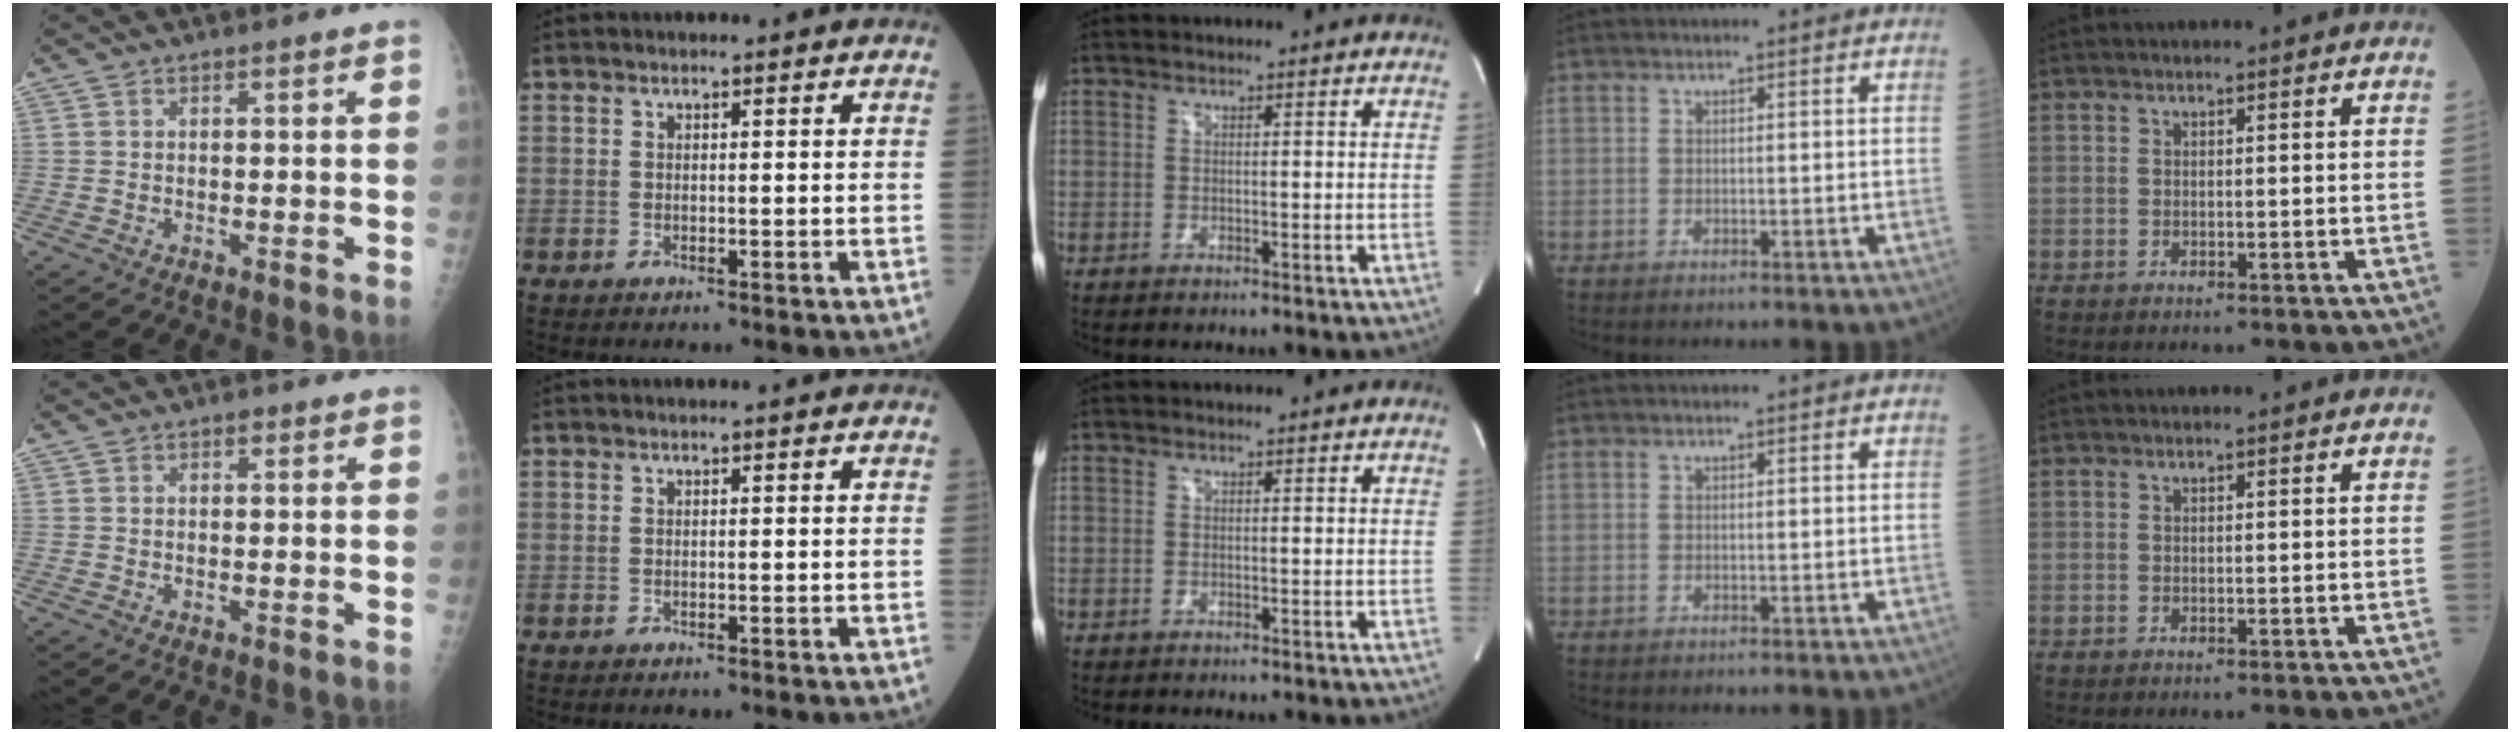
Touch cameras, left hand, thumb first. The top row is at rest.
{"thumb": {"total": 0.6, "force": [0.3, 0.4, 0.4], "torque": [0.000, 0.001, 0.001]}}